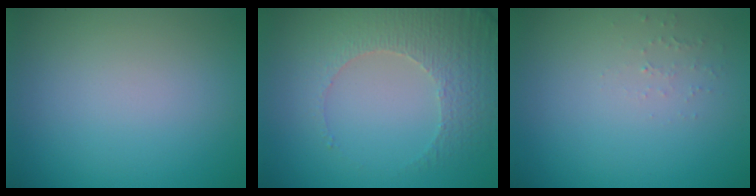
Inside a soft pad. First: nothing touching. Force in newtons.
{"total": 4.7, "press": 3.5, "slide": 3.1}
{"total": 0.8, "press": 0.8, "slide": 0.3}